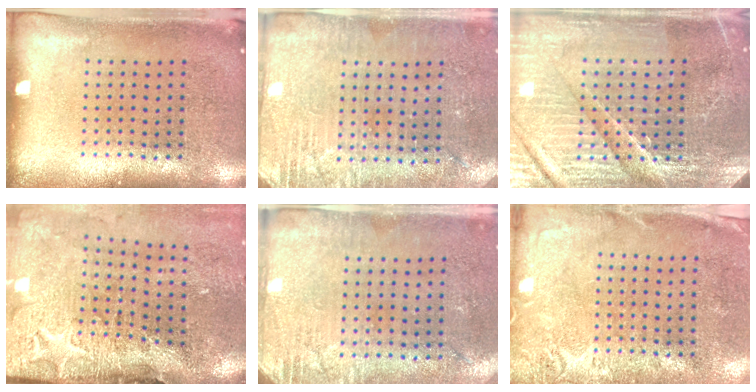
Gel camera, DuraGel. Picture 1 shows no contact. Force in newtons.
{"total": 2.9, "press": 2.8, "slide": 0.6}
{"total": 5.2, "press": 4.9, "slide": 1.8}
{"total": 3.7, "press": 3.3, "slide": 1.7}
{"total": 2.8, "press": 2.3, "slide": 1.6}
{"total": 2.8, "press": 2.3, "slide": 1.6}